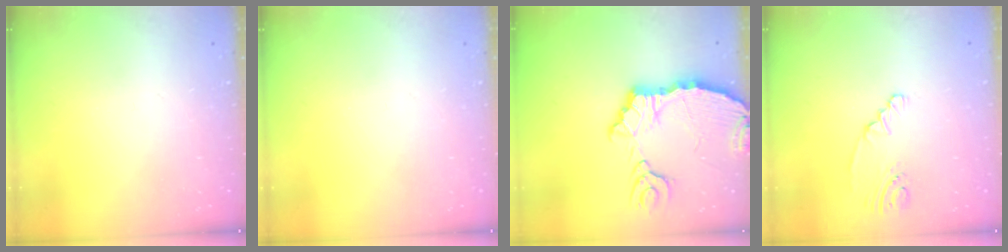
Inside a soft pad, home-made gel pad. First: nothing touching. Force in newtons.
{"total": 0.0}
{"total": 10.9, "press": 10.8, "slide": 1.4}
{"total": 2.6, "press": 2.6, "slide": 0.6}